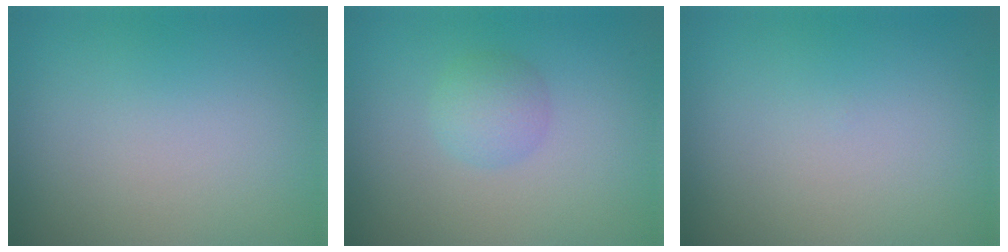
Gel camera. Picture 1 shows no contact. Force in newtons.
{"total": 2.1, "press": 2.1, "slide": 0.0}
{"total": 0.0}